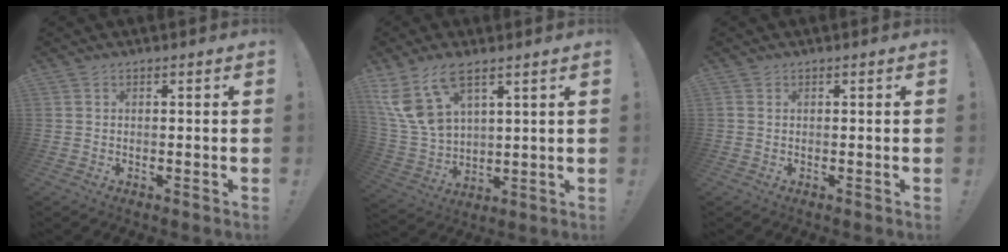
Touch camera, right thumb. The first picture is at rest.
{"total": 14.0, "force": [8.0, 7.0, 9.1], "torque": [-0.194, -0.043, 0.151]}
{"total": 0.0}